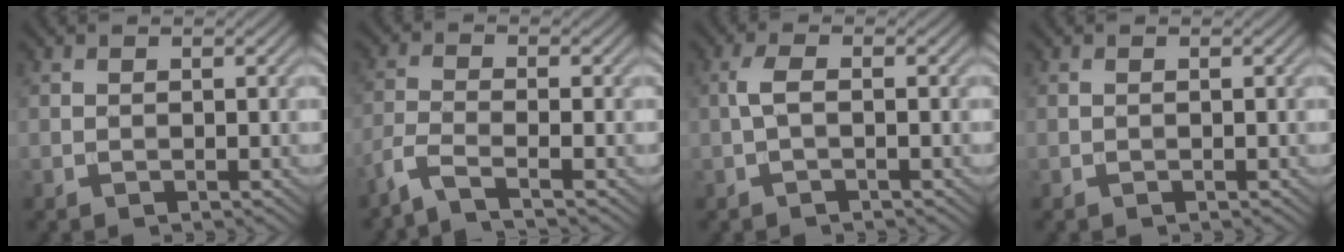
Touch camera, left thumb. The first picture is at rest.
{"total": 3.9, "force": [-2.8, 0.6, 2.7], "torque": [-0.054, -0.004, -0.078]}
{"total": 2.2, "force": [-0.3, 0.5, 2.2], "torque": [-0.048, 0.007, -0.011]}
{"total": 0.0}